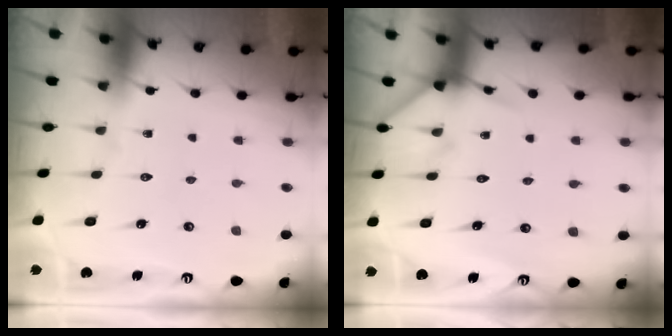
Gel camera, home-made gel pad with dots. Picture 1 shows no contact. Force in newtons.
{"total": 7.0, "press": 6.9, "slide": 0.8}